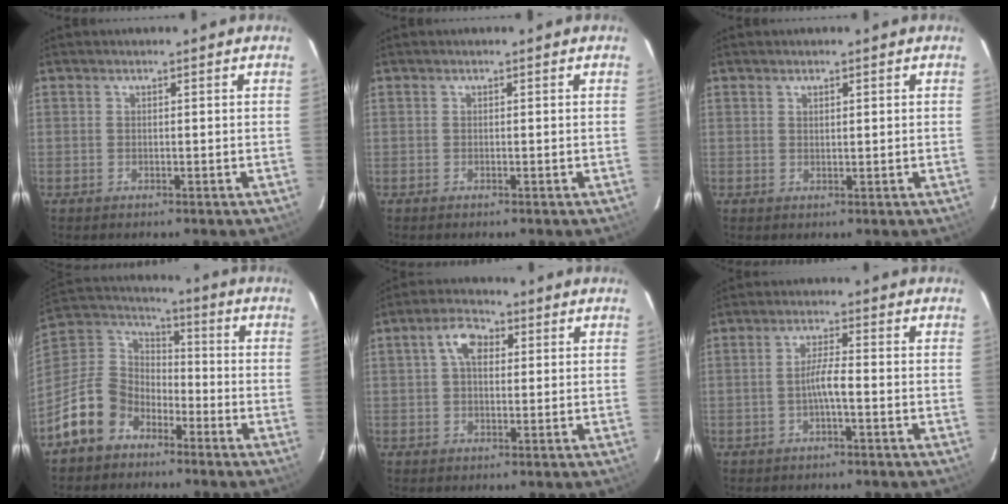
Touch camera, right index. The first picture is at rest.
{"total": 0.0}
{"total": 0.8, "force": [0.6, 0.2, 0.5], "torque": [-0.006, 0.001, 0.012]}
{"total": 13.6, "force": [-8.4, 9.4, 5.1], "torque": [-0.132, 0.028, -0.147]}
{"total": 5.1, "force": [1.5, 3.2, 3.8], "torque": [-0.068, 0.019, 0.026]}
{"total": 3.1, "force": [-1.2, -0.1, 2.8], "torque": [-0.056, 0.004, -0.022]}